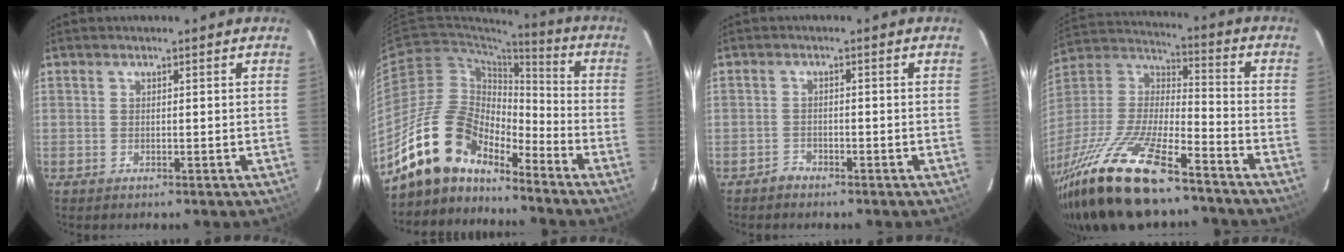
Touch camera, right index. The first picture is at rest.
{"total": 15.1, "force": [-12.4, 6.1, 6.0], "torque": [-0.112, 0.017, -0.232]}
{"total": 1.7, "force": [-1.5, 0.7, -0.2], "torque": [0.003, 0.004, -0.027]}
{"total": 26.3, "force": [-19.2, 7.6, 16.3], "torque": [-0.336, -0.034, -0.334]}